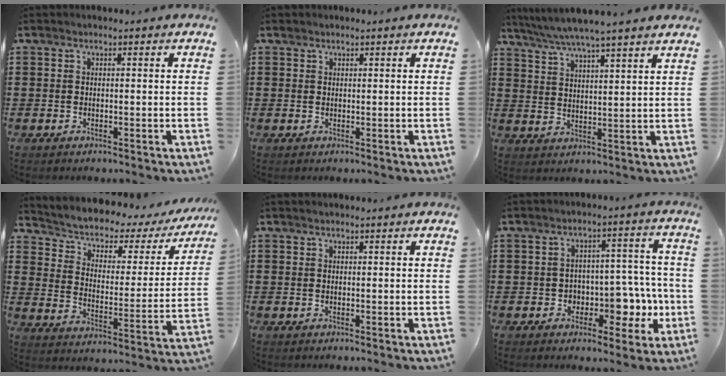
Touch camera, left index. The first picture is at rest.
{"total": 0.8, "force": [0.6, 0.5, 0.0], "torque": [-0.002, 0.002, 0.013]}
{"total": 5.2, "force": [4.8, -0.6, 2.1], "torque": [-0.057, -0.023, 0.083]}
{"total": 2.9, "force": [1.8, 1.7, 1.4], "torque": [-0.043, -0.020, 0.020]}
{"total": 0.0}
{"total": 6.1, "force": [-1.3, 5.2, 2.9], "torque": [-0.051, -0.001, -0.022]}